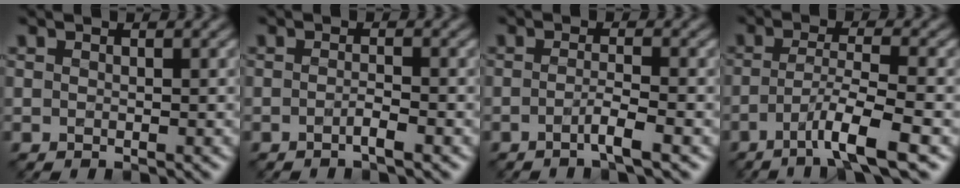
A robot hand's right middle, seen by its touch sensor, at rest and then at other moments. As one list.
[{"total": 1.5, "force": [-0.6, 0.3, 1.3], "torque": [-0.018, 0.005, -0.016]}, {"total": 2.3, "force": [-1.0, 0.3, 2.0], "torque": [-0.029, 0.005, -0.027]}, {"total": 5.6, "force": [-2.9, 0.8, 4.8], "torque": [-0.074, 0.007, -0.056]}]